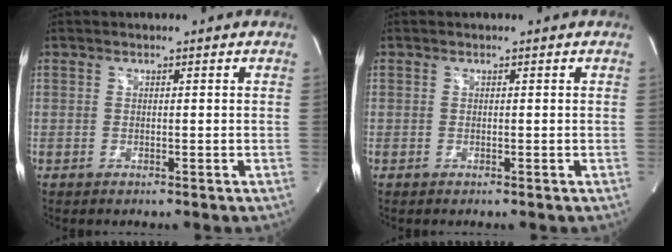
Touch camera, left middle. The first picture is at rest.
{"total": 0.0}